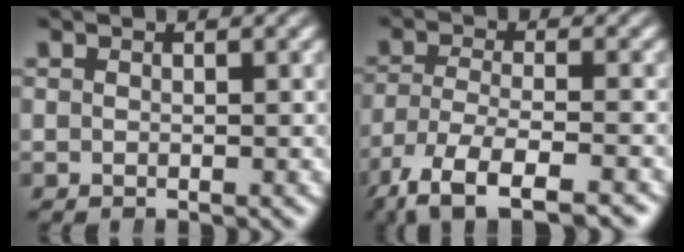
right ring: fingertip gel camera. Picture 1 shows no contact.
{"total": 9.5, "force": [-6.3, 4.6, 5.5], "torque": [-0.118, -0.061, -0.071]}